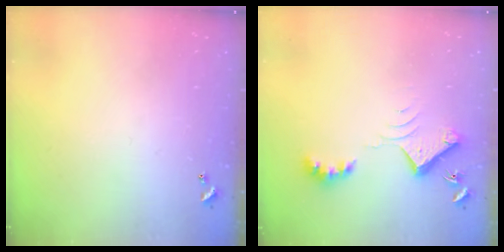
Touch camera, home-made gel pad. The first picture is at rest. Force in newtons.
{"total": 8.2, "press": 8.1, "slide": 0.8}